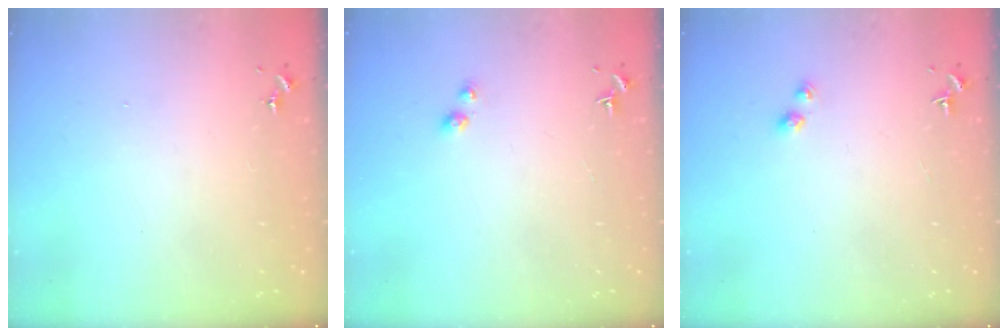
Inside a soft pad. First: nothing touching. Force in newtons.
{"total": 2.8, "press": 2.8, "slide": 0.2}
{"total": 2.6, "press": 2.6, "slide": 0.5}